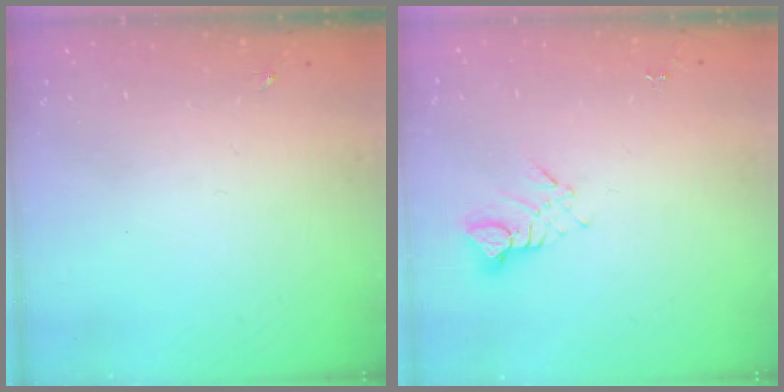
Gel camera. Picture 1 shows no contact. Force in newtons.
{"total": 3.7, "press": 3.7, "slide": 0.2}